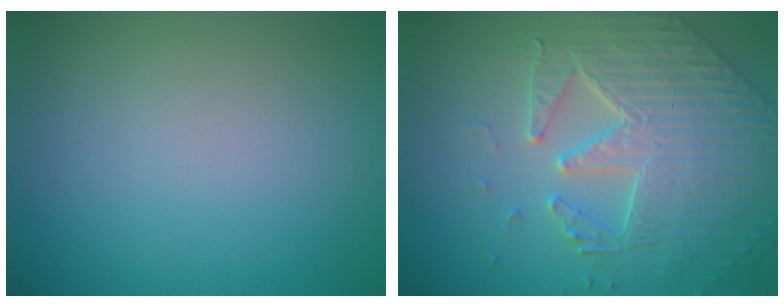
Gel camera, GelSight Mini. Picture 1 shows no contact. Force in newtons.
{"total": 4.8, "press": 4.8, "slide": 0.5}